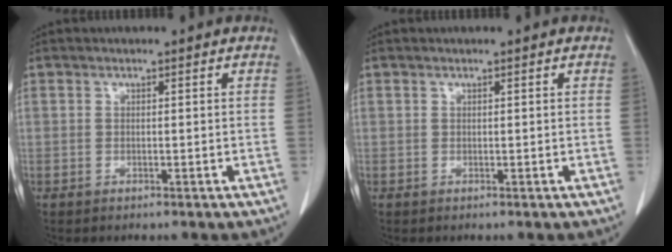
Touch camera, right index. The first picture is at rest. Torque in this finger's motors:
{"motor_torque": [0.00, 0.00, 0.00, 0.00]}